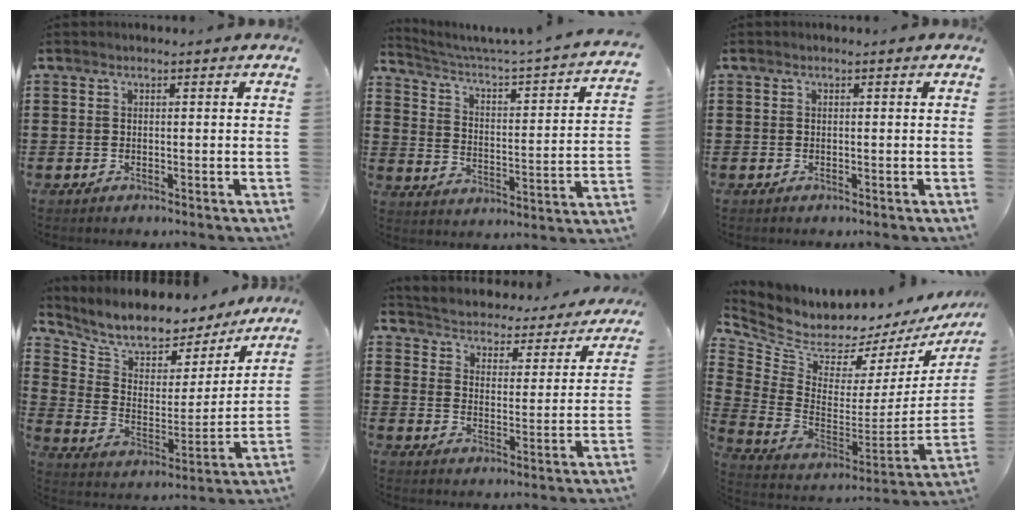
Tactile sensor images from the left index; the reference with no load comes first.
{"total": 2.1, "force": [1.4, 0.0, 1.7], "torque": [-0.046, -0.031, 0.009]}
{"total": 0.0}
{"total": 7.5, "force": [6.8, 2.8, 1.4], "torque": [-0.057, -0.056, 0.113]}
{"total": 3.4, "force": [3.3, 0.1, -0.5], "torque": [-0.016, -0.036, 0.048]}
{"total": 5.0, "force": [4.6, 1.7, 0.4], "torque": [-0.050, -0.062, 0.076]}